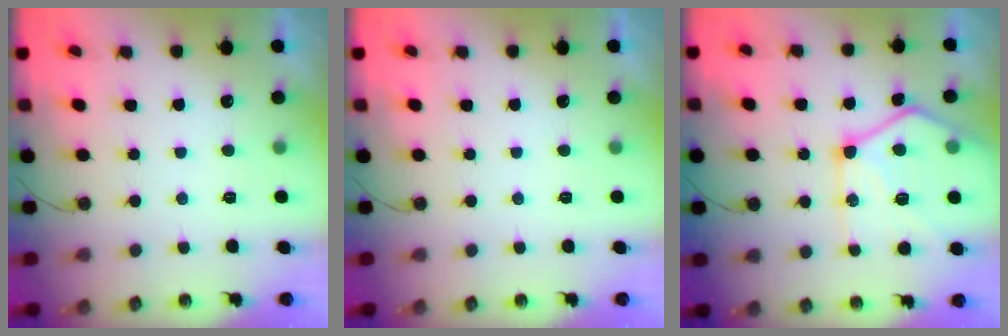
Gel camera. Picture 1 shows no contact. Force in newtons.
{"total": 0.0}
{"total": 19.8, "press": 19.8, "slide": 2.0}